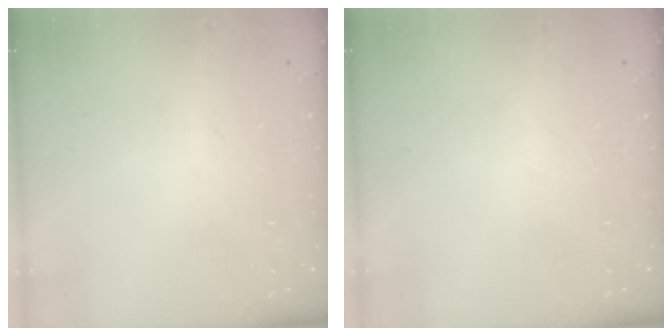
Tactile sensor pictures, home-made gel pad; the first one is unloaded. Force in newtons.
{"total": 0.0}